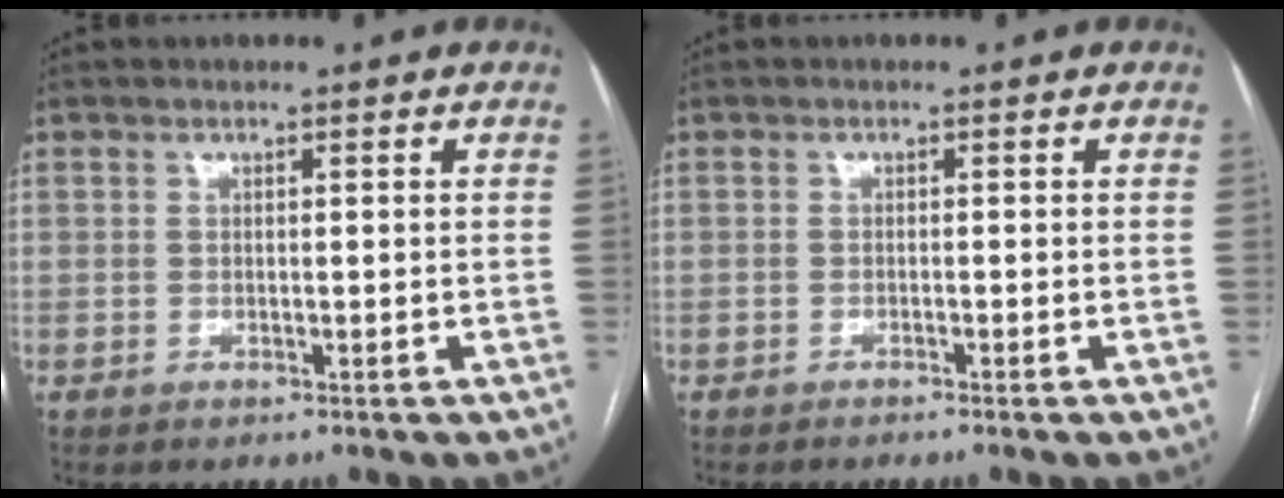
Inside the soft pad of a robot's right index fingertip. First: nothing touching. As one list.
[{"total": 1.1, "force": [-0.9, -0.2, 0.6], "torque": [-0.011, 0.001, -0.013]}]